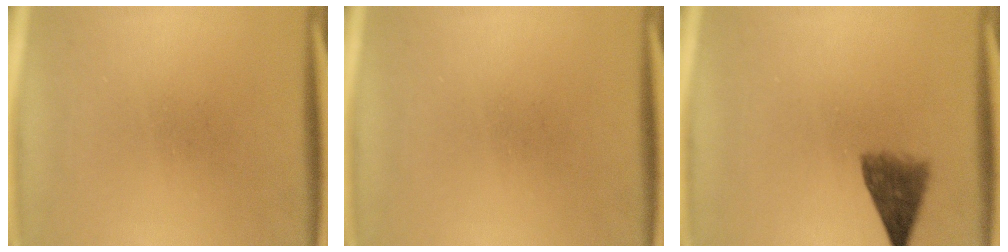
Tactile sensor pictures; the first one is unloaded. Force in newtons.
{"total": 0.0}
{"total": 4.9}